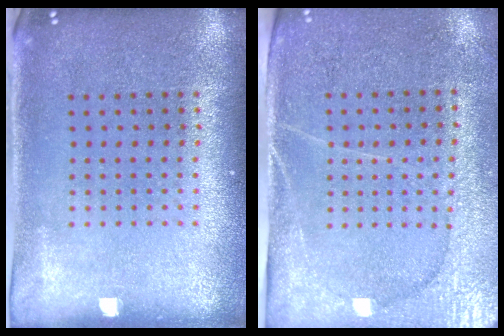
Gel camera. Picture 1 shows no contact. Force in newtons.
{"total": 3.0, "press": 2.8, "slide": 1.1}